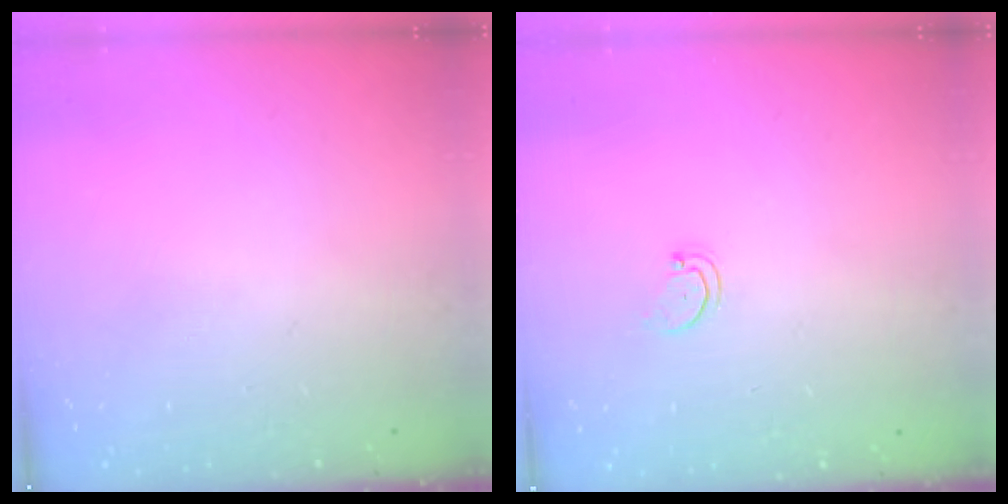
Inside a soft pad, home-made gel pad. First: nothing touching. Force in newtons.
{"total": 1.5, "press": 1.5, "slide": 0.3}